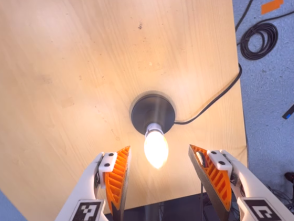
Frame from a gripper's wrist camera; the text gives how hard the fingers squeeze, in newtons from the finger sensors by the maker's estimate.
{"total": 0.0}